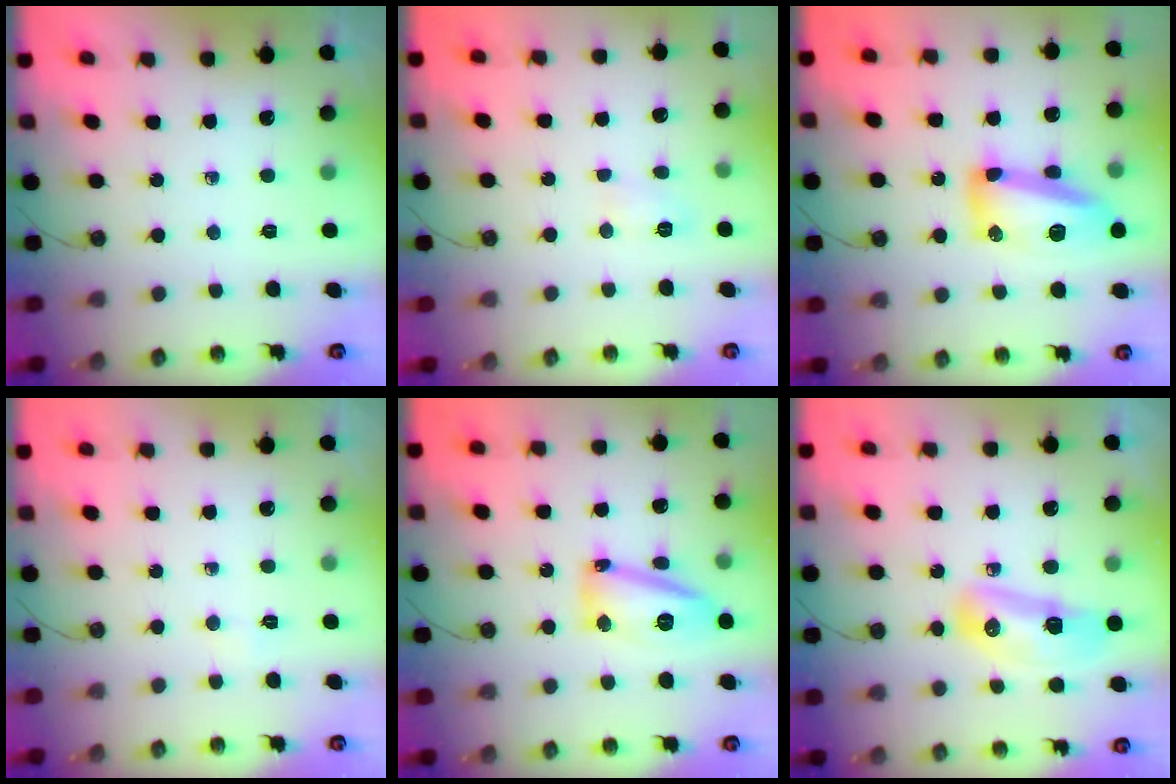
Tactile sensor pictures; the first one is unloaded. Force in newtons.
{"total": 4.8, "press": 4.7, "slide": 0.6}
{"total": 14.3, "press": 14.2, "slide": 1.3}
{"total": 2.8, "press": 2.7, "slide": 0.4}
{"total": 14.3, "press": 14.2, "slide": 1.3}
{"total": 11.4, "press": 11.1, "slide": 2.6}